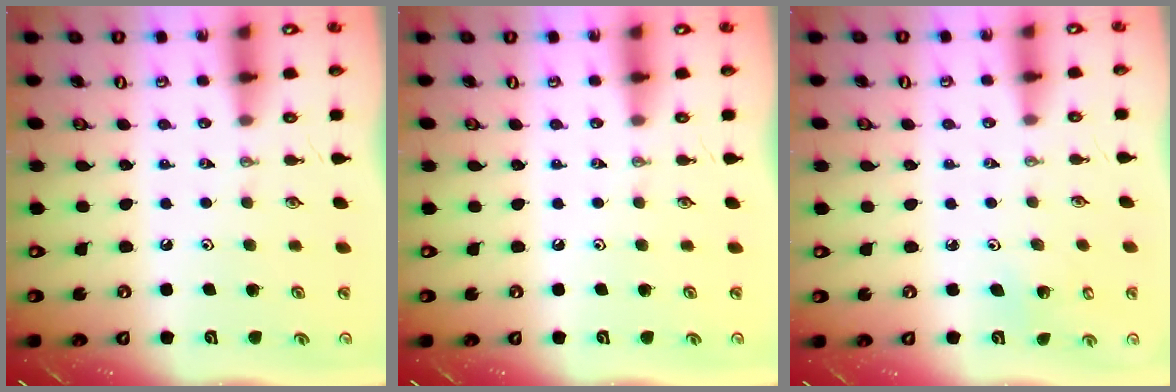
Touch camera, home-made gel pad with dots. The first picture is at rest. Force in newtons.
{"total": 0.0}
{"total": 1.7, "press": 1.7, "slide": 0.1}